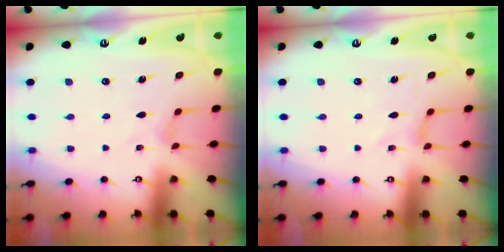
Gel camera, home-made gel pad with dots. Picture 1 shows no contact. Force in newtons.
{"total": 0.0}